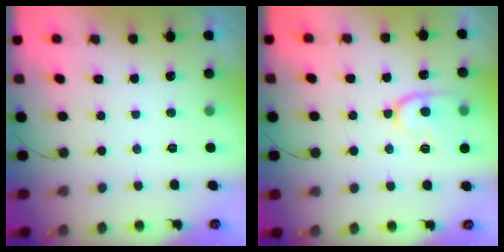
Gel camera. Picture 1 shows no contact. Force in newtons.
{"total": 12.4, "press": 12.4, "slide": 1.2}